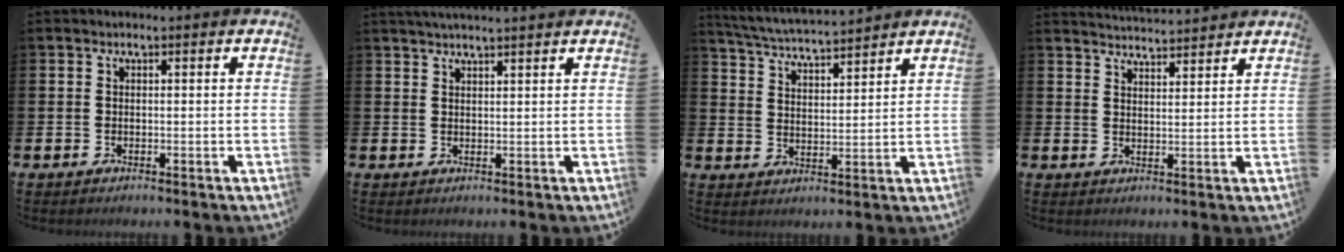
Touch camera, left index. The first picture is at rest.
{"total": 2.3, "force": [2.2, -0.3, 0.4], "torque": [-0.009, -0.008, 0.041]}
{"total": 5.1, "force": [5.0, 0.0, 0.7], "torque": [-0.039, -0.033, 0.089]}
{"total": 3.9, "force": [3.9, -0.1, -0.1], "torque": [-0.006, -0.025, 0.072]}